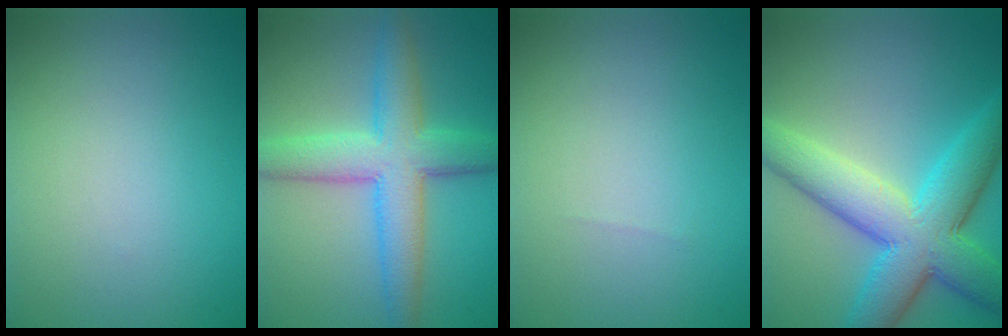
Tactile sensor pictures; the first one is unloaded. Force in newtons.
{"total": 6.9, "press": 6.9, "slide": 0.2}
{"total": 0.0}
{"total": 9.5, "press": 9.5, "slide": 0.2}